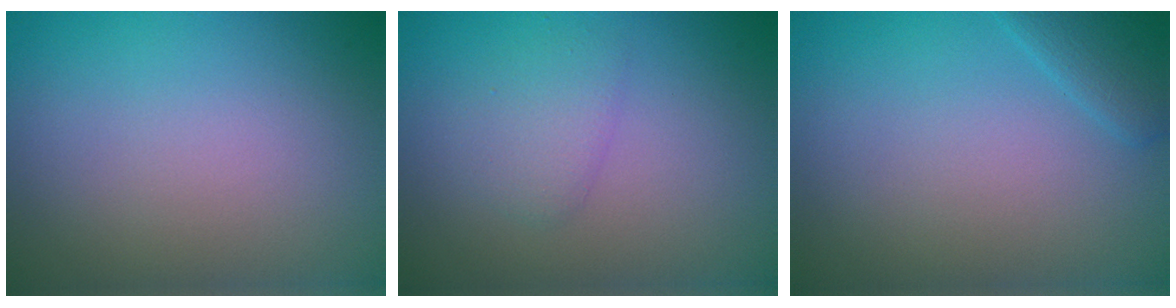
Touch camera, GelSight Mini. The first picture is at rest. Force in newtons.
{"total": 1.8, "press": 1.8, "slide": 0.1}
{"total": 2.3, "press": 2.3, "slide": 0.1}